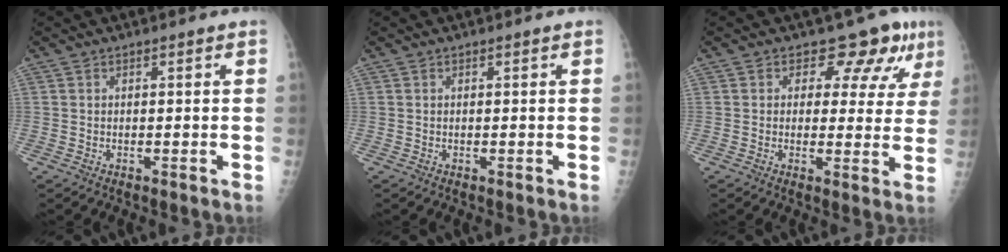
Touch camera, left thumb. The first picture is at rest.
{"total": 0.0}
{"total": 8.2, "force": [5.1, 5.1, 3.9], "torque": [-0.009, -0.023, 0.050]}